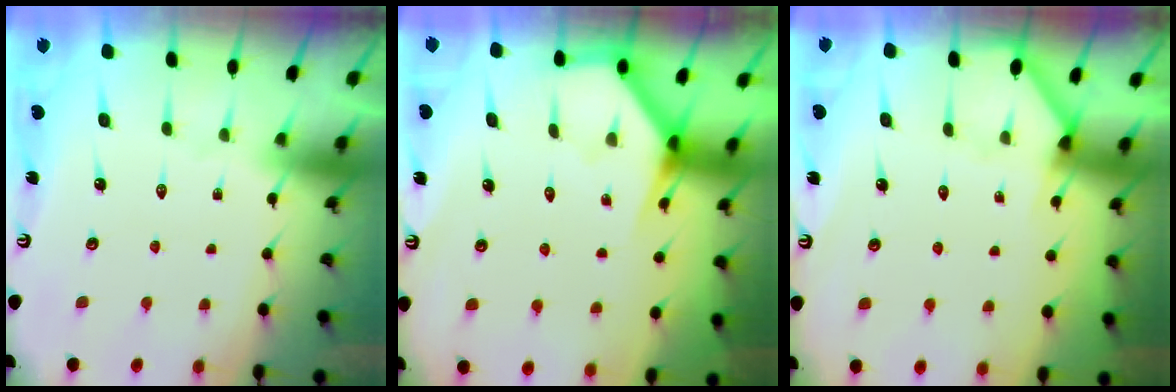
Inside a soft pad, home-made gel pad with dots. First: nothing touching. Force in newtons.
{"total": 3.9, "press": 3.9, "slide": 0.3}
{"total": 2.6, "press": 2.6, "slide": 0.1}